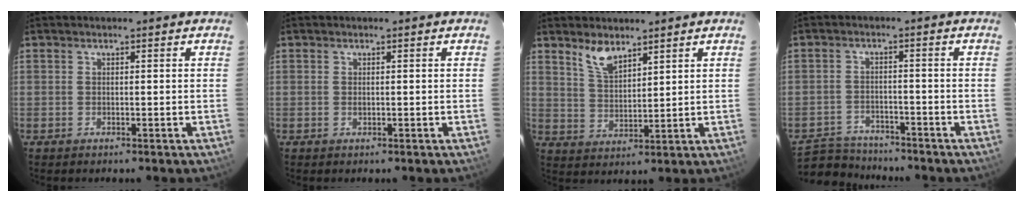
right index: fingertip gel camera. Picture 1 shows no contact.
{"total": 0.6, "force": [0.1, 0.3, 0.4], "torque": [-0.008, 0.002, 0.002]}
{"total": 5.9, "force": [4.4, 2.3, 3.2], "torque": [-0.057, 0.001, 0.091]}
{"total": 8.6, "force": [-7.8, 3.5, 1.1], "torque": [-0.040, 0.016, -0.124]}